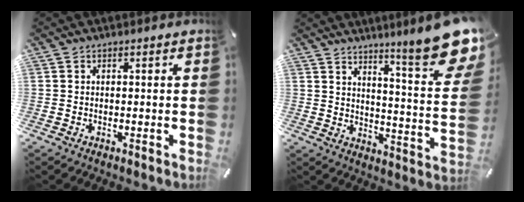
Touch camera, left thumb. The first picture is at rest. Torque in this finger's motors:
{"motor_torque": [2.97, 2.03, 1.38, -1.38, 0.22]}